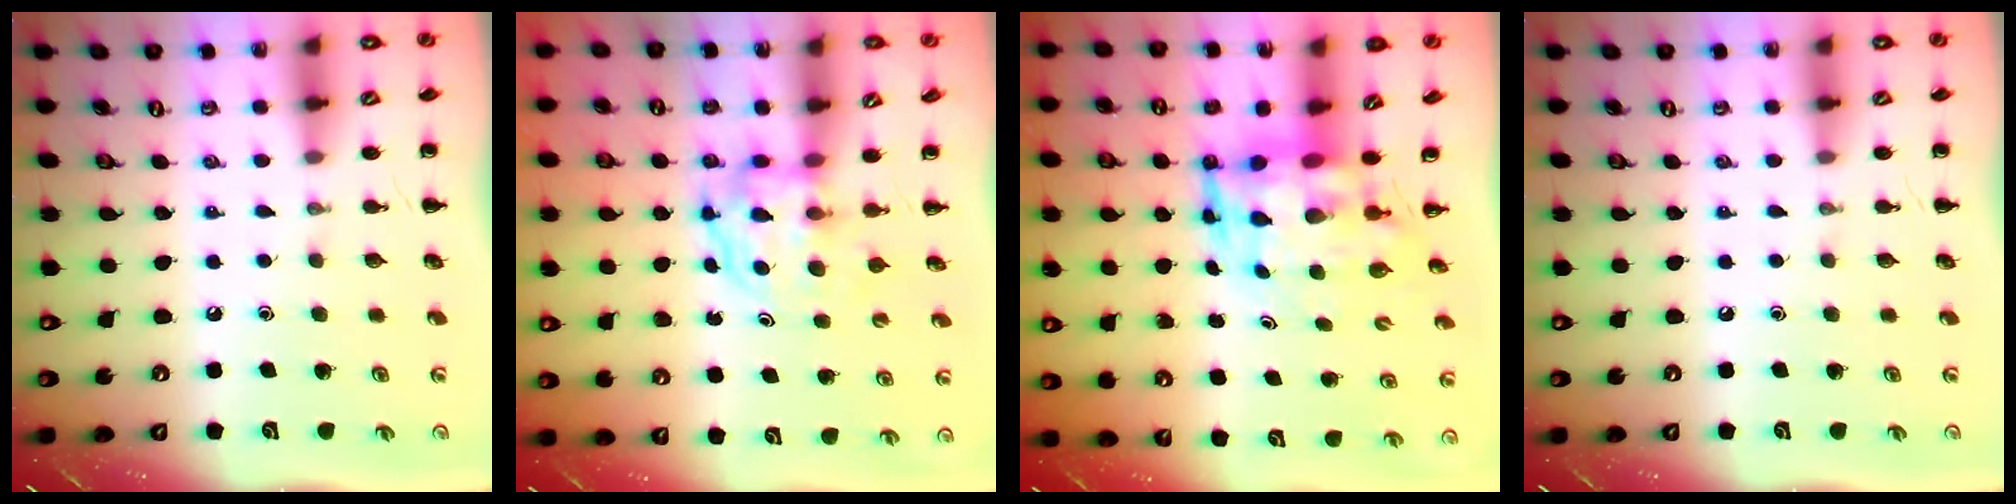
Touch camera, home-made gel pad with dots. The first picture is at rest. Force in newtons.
{"total": 3.8, "press": 3.8, "slide": 0.2}
{"total": 5.3, "press": 5.0, "slide": 1.8}
{"total": 0.0}